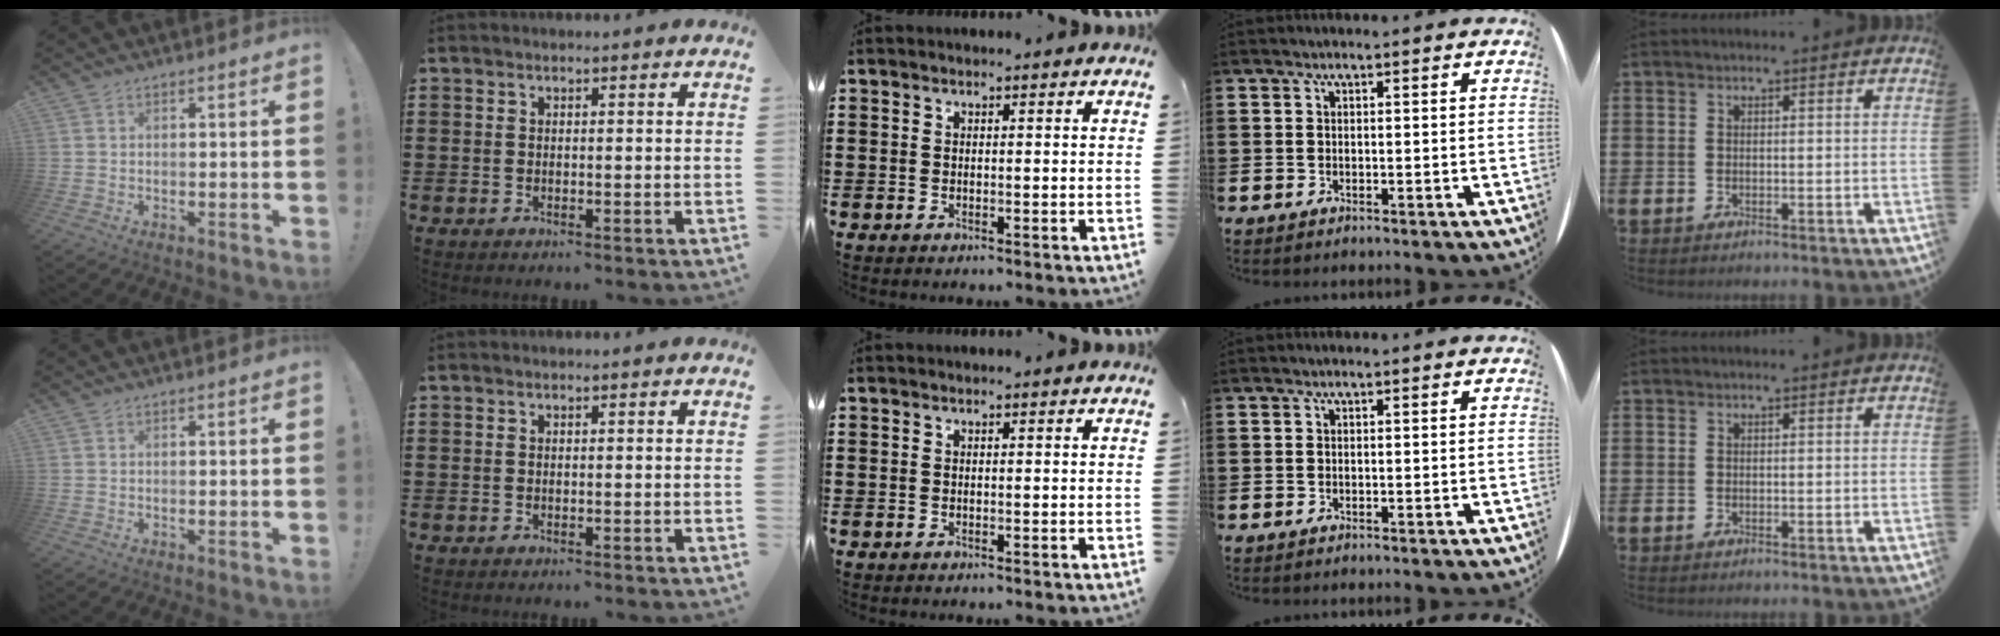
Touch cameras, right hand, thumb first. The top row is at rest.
{}